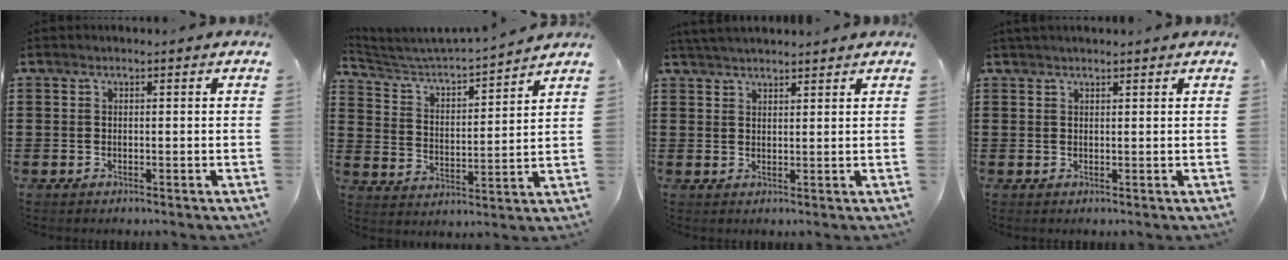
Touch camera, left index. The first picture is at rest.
{"total": 3.7, "force": [3.4, 0.2, 1.3], "torque": [-0.048, -0.032, 0.048]}
{"total": 2.6, "force": [2.6, 0.2, 0.5], "torque": [-0.016, 0.000, 0.050]}
{"total": 1.0, "force": [1.0, 0.1, 0.3], "torque": [-0.006, 0.001, 0.019]}